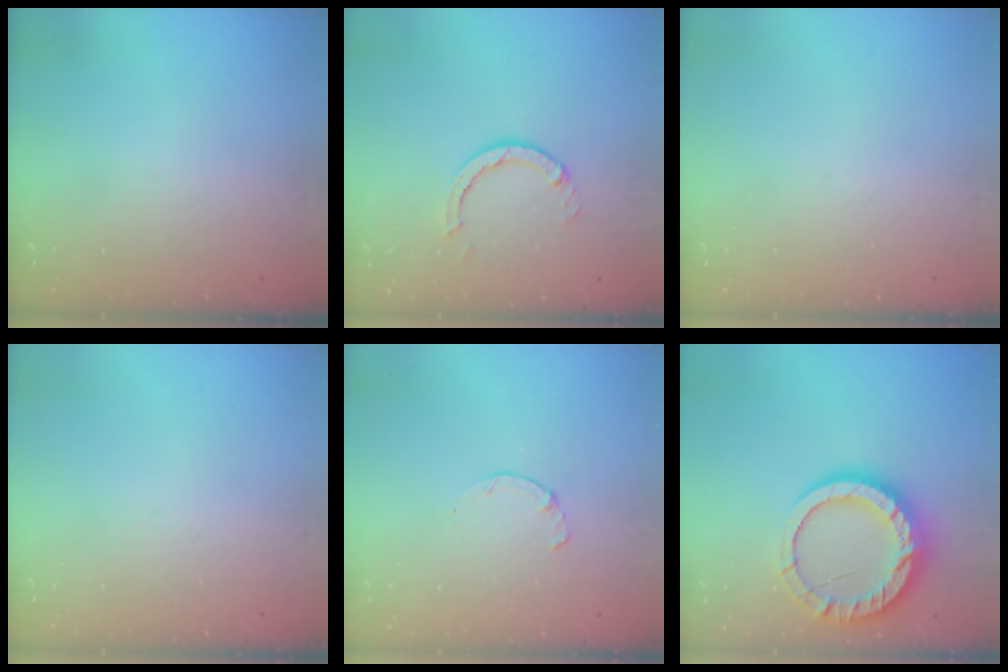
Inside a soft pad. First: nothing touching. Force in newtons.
{"total": 3.7, "press": 3.7, "slide": 0.1}
{"total": 0.0}
{"total": 0.0}
{"total": 0.9, "press": 0.8, "slide": 0.3}
{"total": 16.7, "press": 16.6, "slide": 1.4}